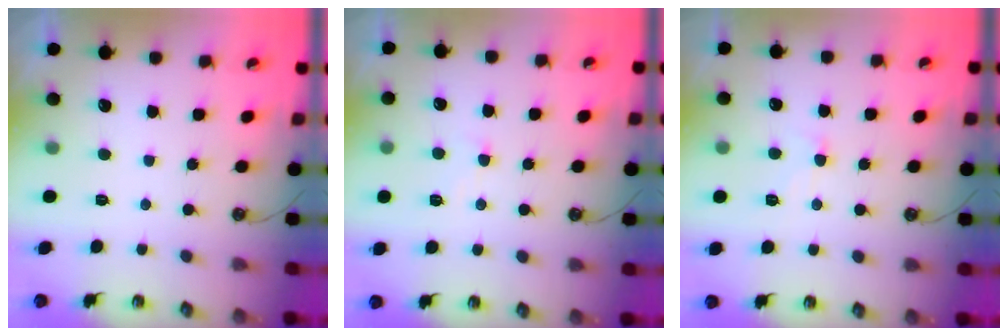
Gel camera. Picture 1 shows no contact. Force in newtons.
{"total": 3.1, "press": 3.1, "slide": 0.5}
{"total": 1.8, "press": 1.7, "slide": 0.6}